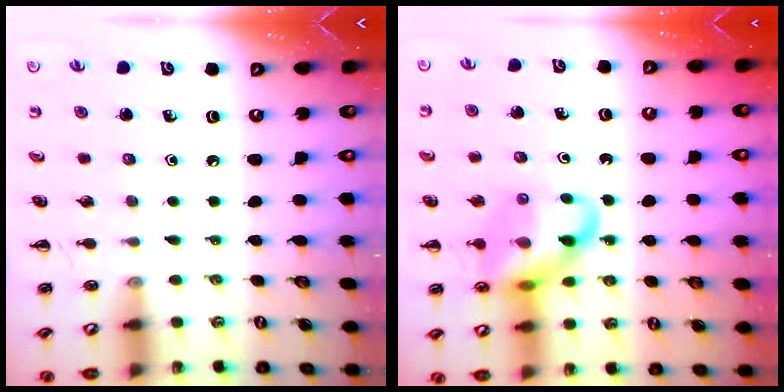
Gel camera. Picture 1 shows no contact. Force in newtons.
{"total": 13.6, "press": 13.4, "slide": 1.9}